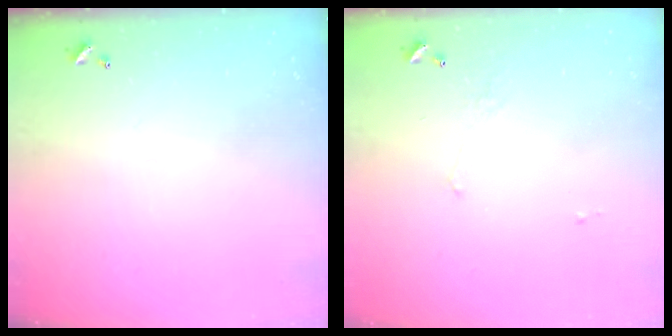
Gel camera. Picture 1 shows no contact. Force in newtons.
{"total": 1.1, "press": 0.8, "slide": 0.7}